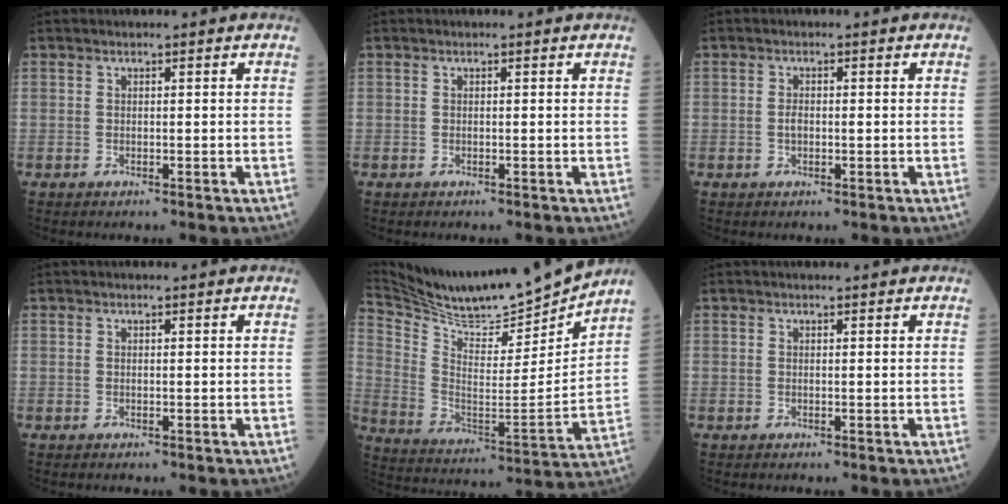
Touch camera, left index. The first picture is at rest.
{"total": 0.0}
{"total": 1.3, "force": [-0.1, 0.6, 1.2], "torque": [-0.023, 0.003, -0.002]}
{"total": 0.7, "force": [0.7, -0.1, 0.2], "torque": [-0.002, 0.004, 0.011]}
{"total": 19.6, "force": [18.6, 0.3, 6.1], "torque": [-0.131, -0.054, 0.303]}
{"total": 1.6, "force": [1.6, 0.0, 0.5], "torque": [-0.003, 0.010, 0.023]}